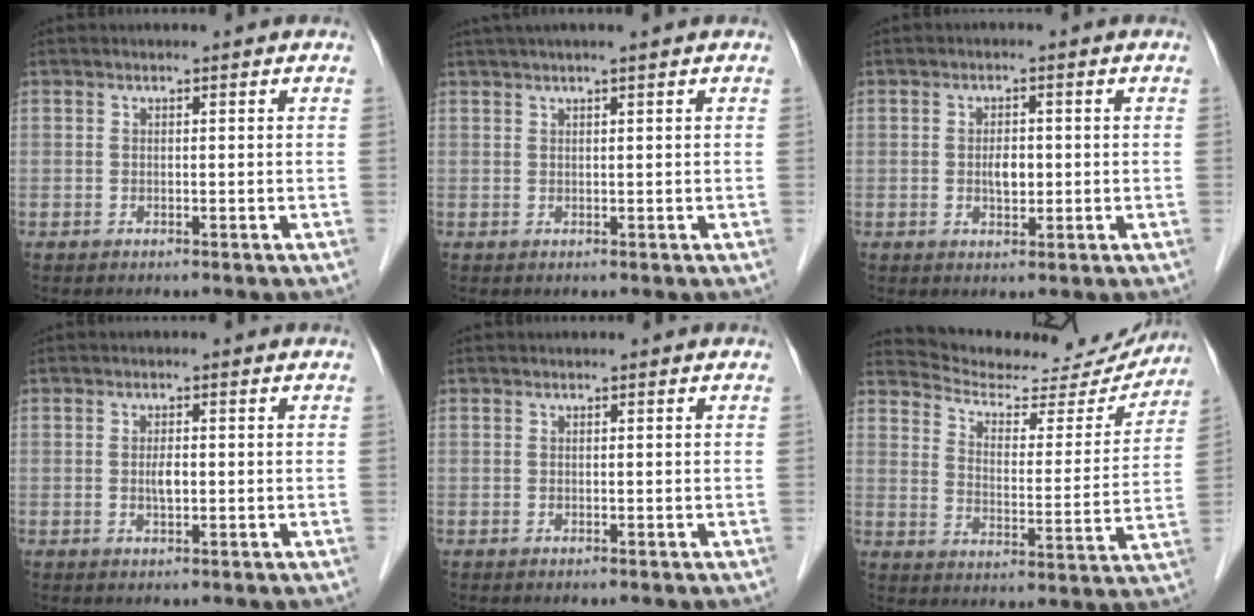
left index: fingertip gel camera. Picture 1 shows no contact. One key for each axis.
{"total": 3.7, "fx": 2.9, "fy": -0.7, "fz": 2.3, "tx": -0.033, "ty": 0.026, "tz": 0.052}
{"total": 2.7, "fx": -0.2, "fy": 1.4, "fz": 2.3, "tx": -0.042, "ty": 0.002, "tz": -0.001}
{"total": 1.9, "fx": -0.1, "fy": 0.6, "fz": 1.8, "tx": -0.037, "ty": 0.001, "tz": -0.002}
{"total": 0.0}
{"total": 18.9, "fx": 18.1, "fy": 3.4, "fz": 4.0, "tx": -0.058, "ty": -0.032, "tz": 0.243}